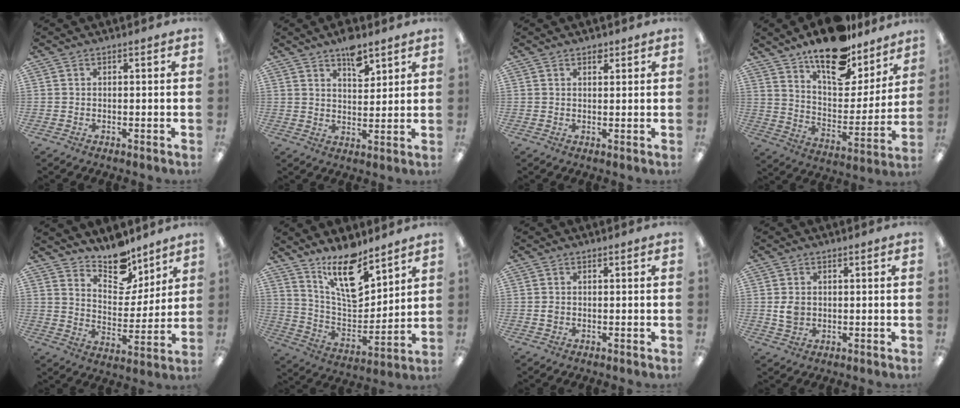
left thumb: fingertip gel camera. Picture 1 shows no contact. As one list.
[{"total": 7.2, "force": [5.2, 3.4, 3.6], "torque": [-0.037, -0.033, 0.086]}, {"total": 1.8, "force": [1.3, 1.0, 0.6], "torque": [0.003, -0.006, 0.022]}, {"total": 19.3, "force": [14.9, 8.0, 9.3], "torque": [-0.142, -0.106, 0.257]}, {"total": 11.7, "force": [10.1, 5.0, 3.3], "torque": [-0.050, -0.079, 0.187]}, {"total": 16.2, "force": [11.8, 5.9, 9.4], "torque": [-0.166, -0.071, 0.206]}, {"total": 0.9, "force": [0.0, 0.8, 0.5], "torque": [-0.010, 0.004, -0.001]}, {"total": 3.8, "force": [0.4, 3.0, 2.3], "torque": [-0.035, 0.002, 0.007]}]